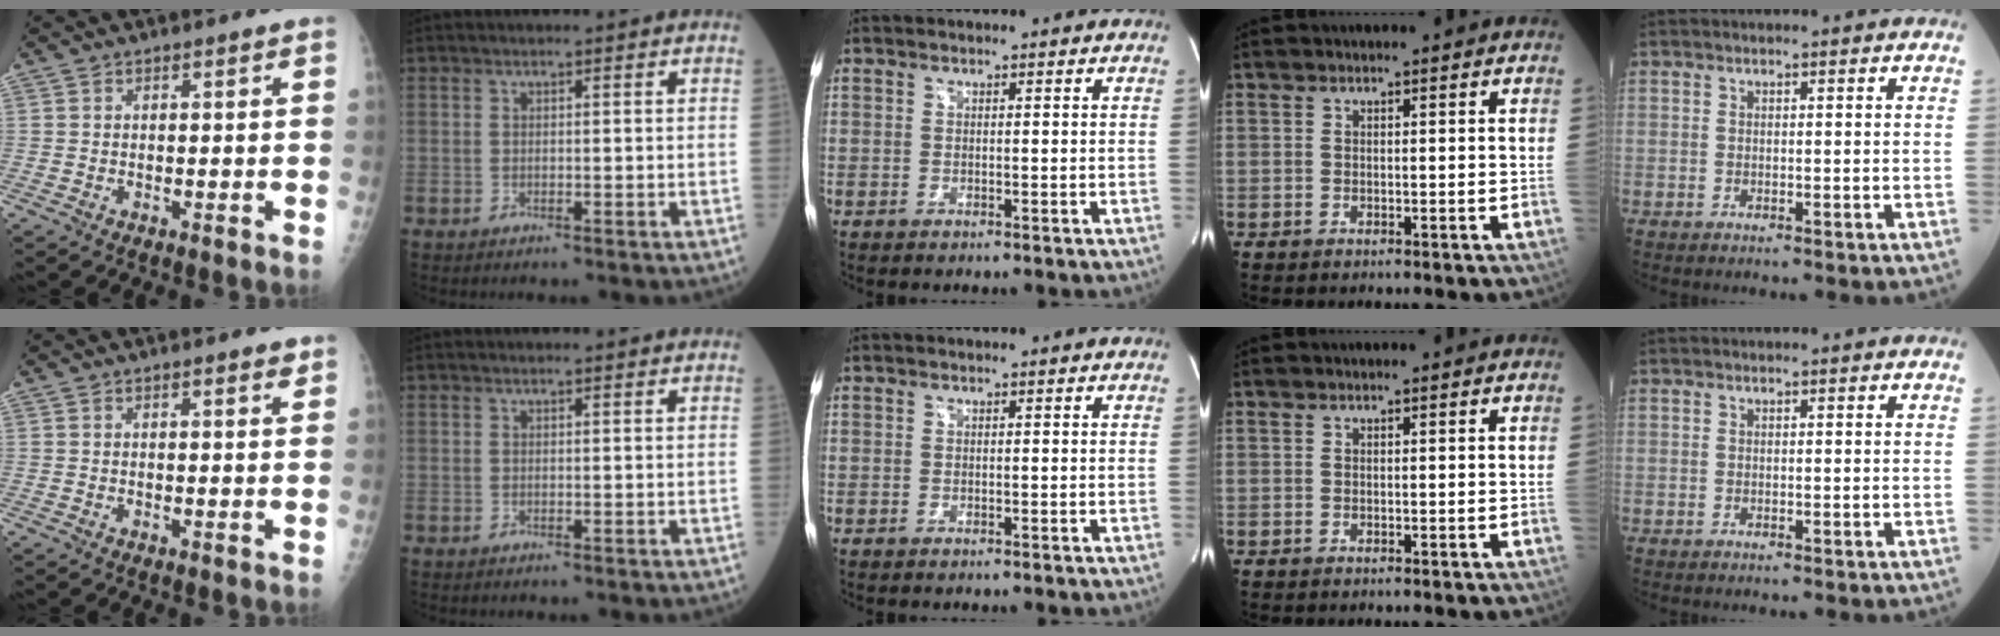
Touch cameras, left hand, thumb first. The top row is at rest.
{"thumb": {"total": 1.7, "force": [1.2, 0.4, 1.2], "torque": [-0.014, -0.005, 0.014]}, "index": {"total": 0.9, "force": [0.8, 0.1, 0.2], "torque": [-0.009, 0.001, 0.007]}}